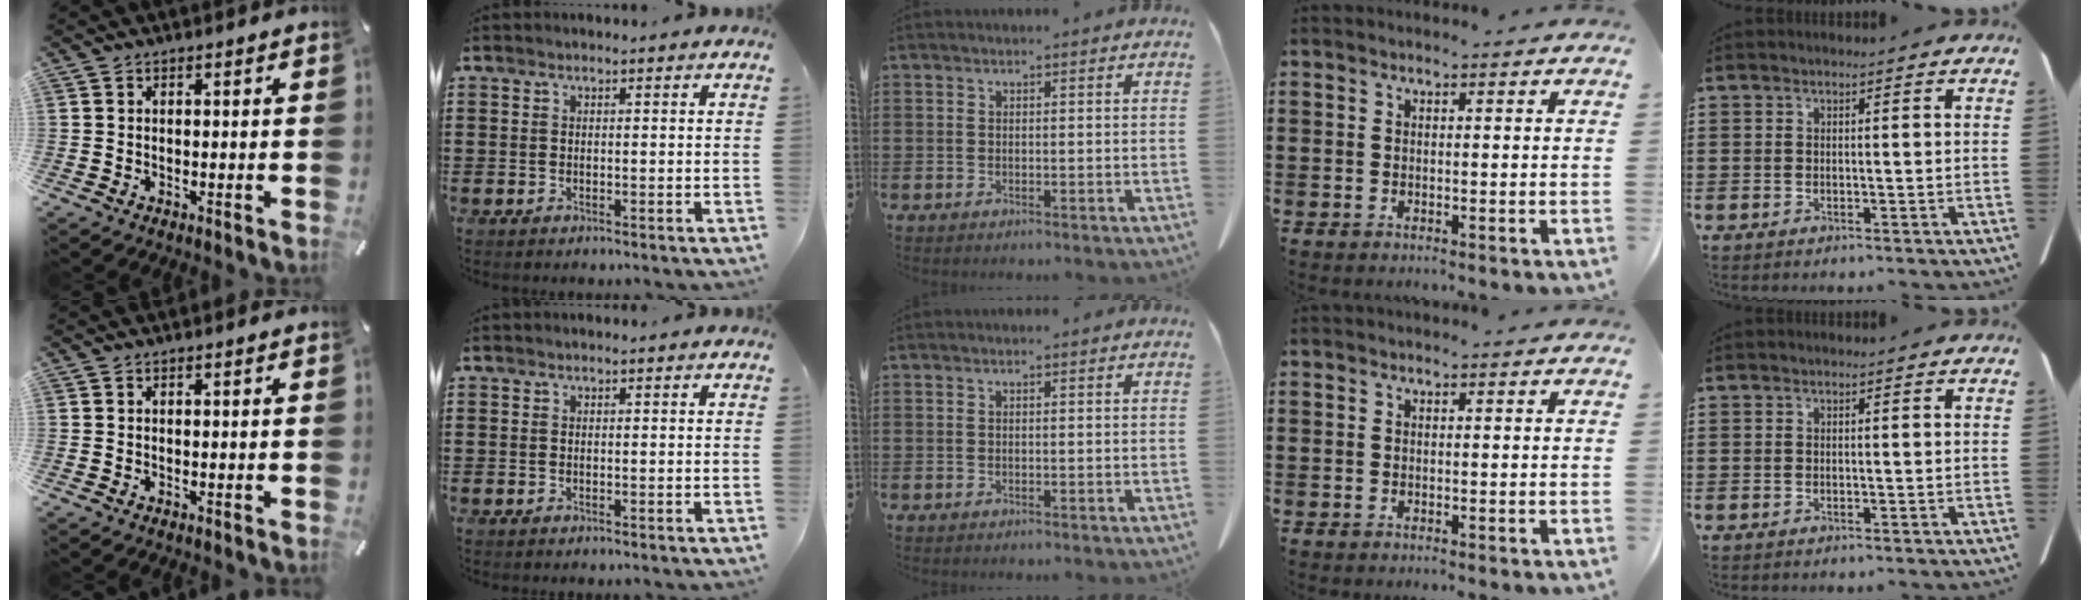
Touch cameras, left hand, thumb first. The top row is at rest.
{}